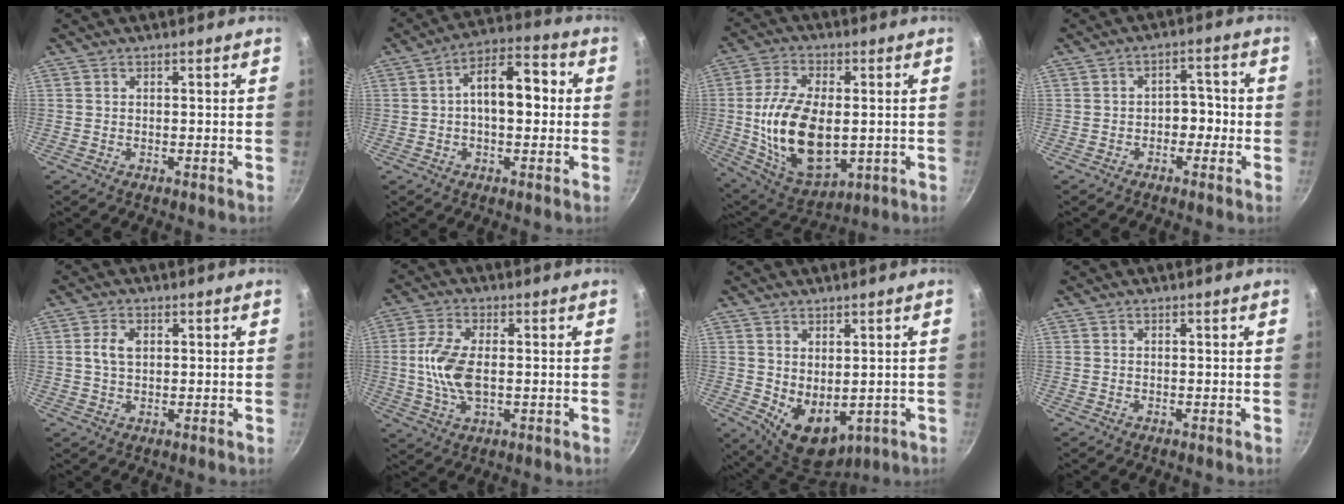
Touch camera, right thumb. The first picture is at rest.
{"total": 11.0, "force": [0.7, 5.9, 9.3], "torque": [-0.131, 0.034, 0.001]}
{"total": 19.0, "force": [-0.9, 10.4, 15.9], "torque": [-0.292, -0.007, 0.004]}
{"total": 4.7, "force": [-1.3, 3.4, 3.0], "torque": [-0.015, 0.023, -0.029]}
{"total": 3.9, "force": [0.8, 2.4, 2.9], "torque": [-0.059, 0.002, 0.014]}
{"total": 9.8, "force": [-0.1, 5.0, 8.5], "torque": [-0.185, -0.001, -0.002]}
{"total": 10.2, "force": [-1.6, 6.1, 8.0], "torque": [-0.108, -0.008, 0.005]}
{"total": 0.0}